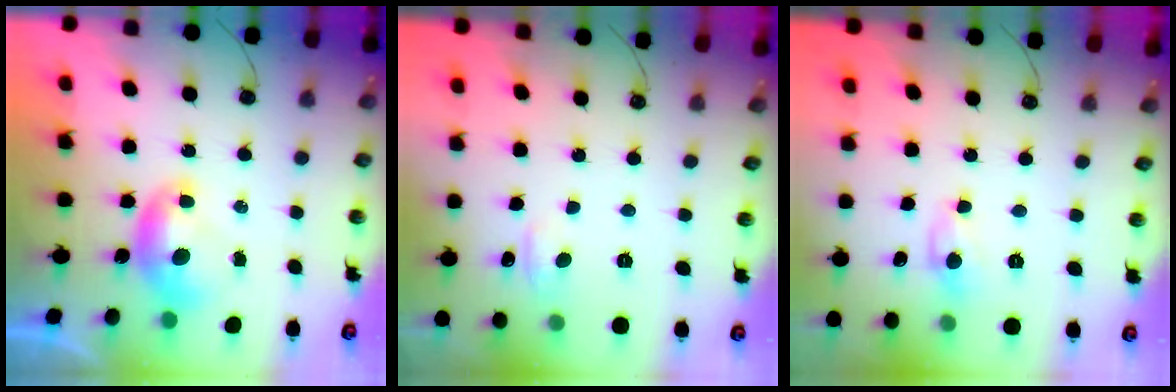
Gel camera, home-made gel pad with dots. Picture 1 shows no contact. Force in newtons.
{"total": 0.8, "press": 0.1, "slide": 0.8}
{"total": 3.1, "press": 3.0, "slide": 0.4}